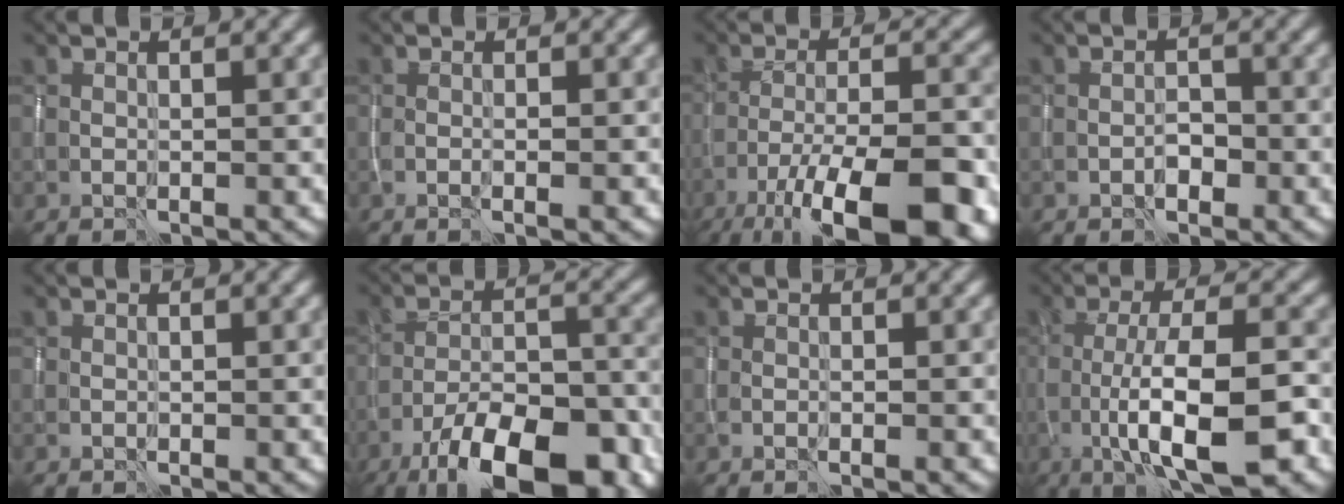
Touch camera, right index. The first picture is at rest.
{"total": 0.8, "force": [-0.3, 0.1, 0.7], "torque": [-0.008, 0.001, -0.006]}
{"total": 13.9, "force": [-8.5, 4.4, 10.1], "torque": [-0.166, -0.007, -0.131]}
{"total": 1.2, "force": [-0.8, 0.6, 0.7], "torque": [-0.008, 0.002, -0.015]}
{"total": 0.0}
{"total": 13.4, "force": [-9.3, 4.7, 8.5], "torque": [-0.142, -0.014, -0.149]}
{"total": 0.0}
{"total": 9.3, "force": [-2.7, 2.5, 8.5], "torque": [-0.135, 0.005, -0.050]}